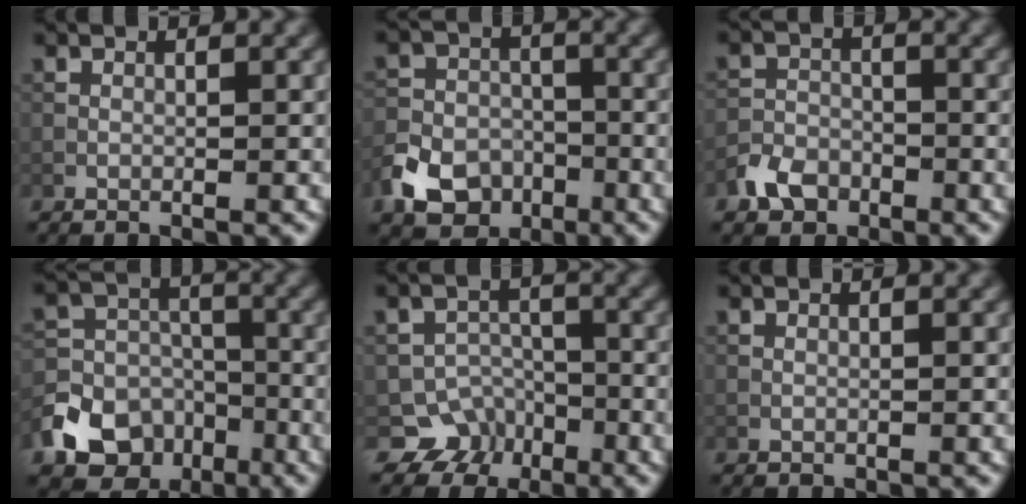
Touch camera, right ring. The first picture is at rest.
{"total": 6.1, "force": [-3.2, 4.5, 2.6], "torque": [-0.047, -0.007, -0.063]}
{"total": 3.0, "force": [-1.9, 2.1, 1.0], "torque": [-0.018, 0.003, -0.042]}
{"total": 11.7, "force": [-6.2, 9.1, 3.8], "torque": [-0.079, -0.029, -0.132]}
{"total": 4.1, "force": [-2.4, 3.2, 0.5], "torque": [0.008, 0.000, -0.031]}
{"total": 0.0}